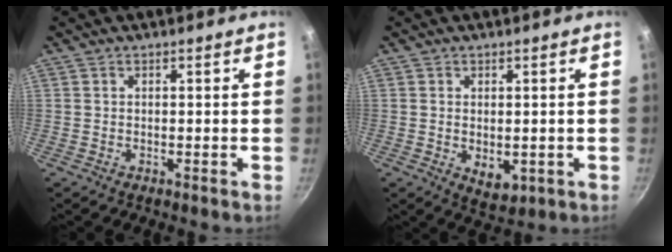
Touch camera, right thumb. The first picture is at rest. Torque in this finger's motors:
{"motor_torque": [-0.29, -0.07, -0.05, -0.01, 0.01]}